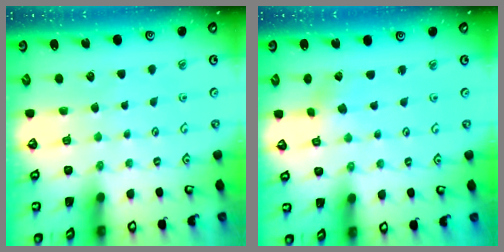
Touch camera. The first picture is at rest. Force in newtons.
{"total": 1.4, "press": 1.4, "slide": 0.1}